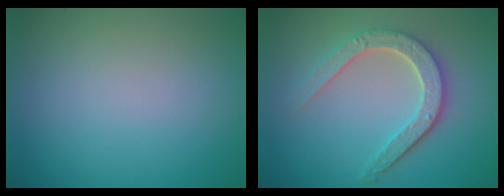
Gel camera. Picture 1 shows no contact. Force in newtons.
{"total": 4.7, "press": 3.7, "slide": 2.9}